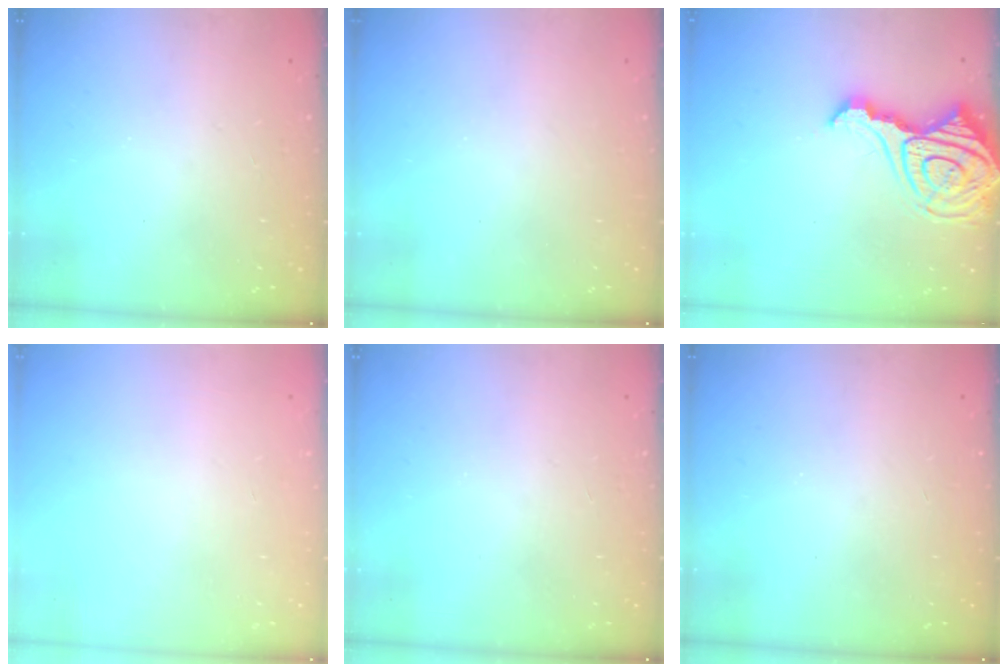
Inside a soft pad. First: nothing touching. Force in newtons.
{"total": 0.0}
{"total": 19.8, "press": 19.7, "slide": 2.1}
{"total": 0.0}
{"total": 0.0}
{"total": 0.0}